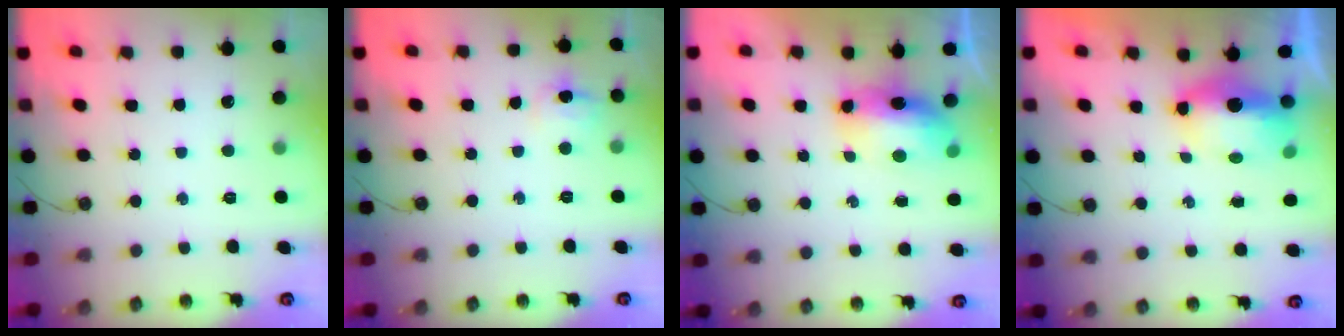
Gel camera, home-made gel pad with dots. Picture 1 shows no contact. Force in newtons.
{"total": 6.1, "press": 6.1, "slide": 0.6}
{"total": 8.9, "press": 8.8, "slide": 1.4}
{"total": 8.1, "press": 7.6, "slide": 2.8}